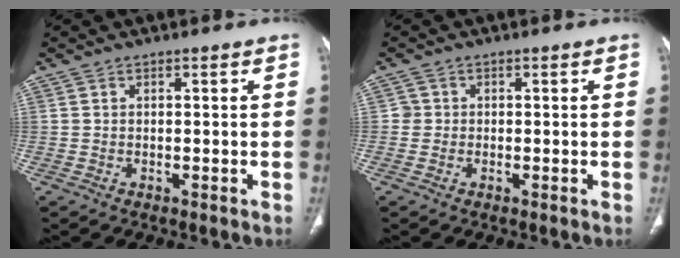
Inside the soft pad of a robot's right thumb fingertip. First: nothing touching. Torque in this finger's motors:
{"motor_torque": [-0.01, -0.08, 0.35, 0.20, 0.00]}